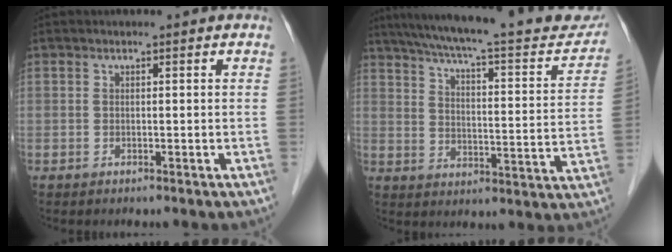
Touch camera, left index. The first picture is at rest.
{"total": 25.5, "force": [22.0, 3.8, 12.2], "torque": [-0.187, -0.028, 0.279]}